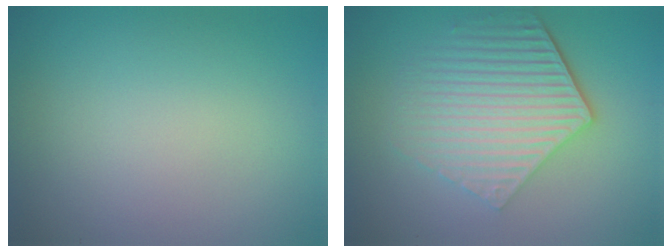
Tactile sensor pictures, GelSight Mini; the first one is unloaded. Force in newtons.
{"total": 6.2, "press": 4.5, "slide": 4.2}